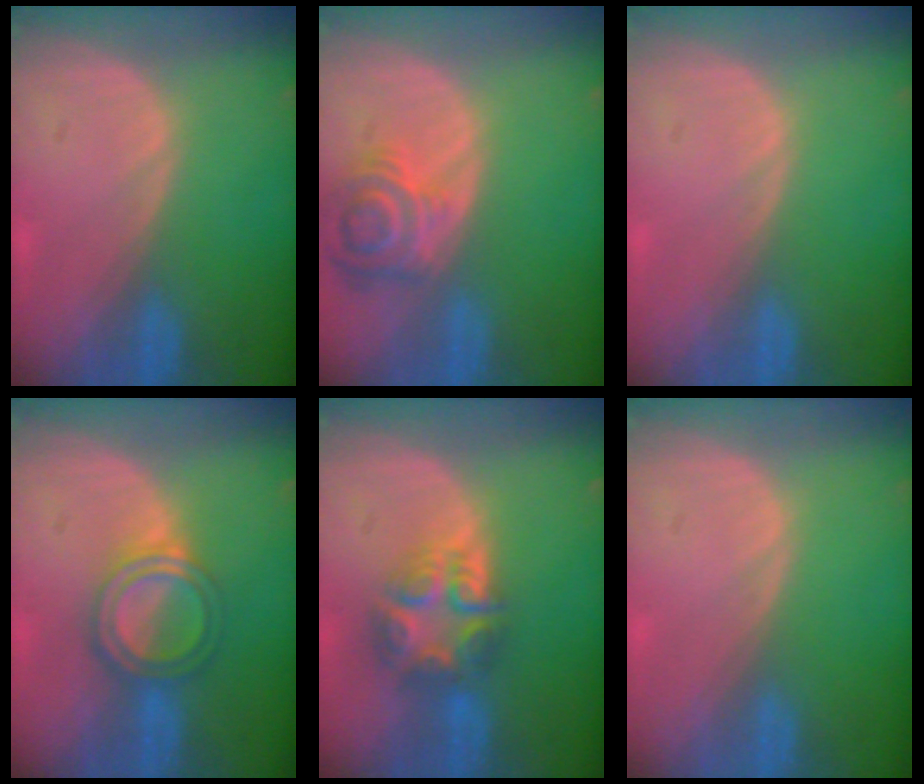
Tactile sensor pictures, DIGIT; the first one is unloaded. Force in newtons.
{"total": 7.2, "press": 6.6, "slide": 2.8}
{"total": 0.0}
{"total": 5.6, "press": 5.3, "slide": 1.7}
{"total": 7.8, "press": 6.7, "slide": 4.1}
{"total": 0.0}